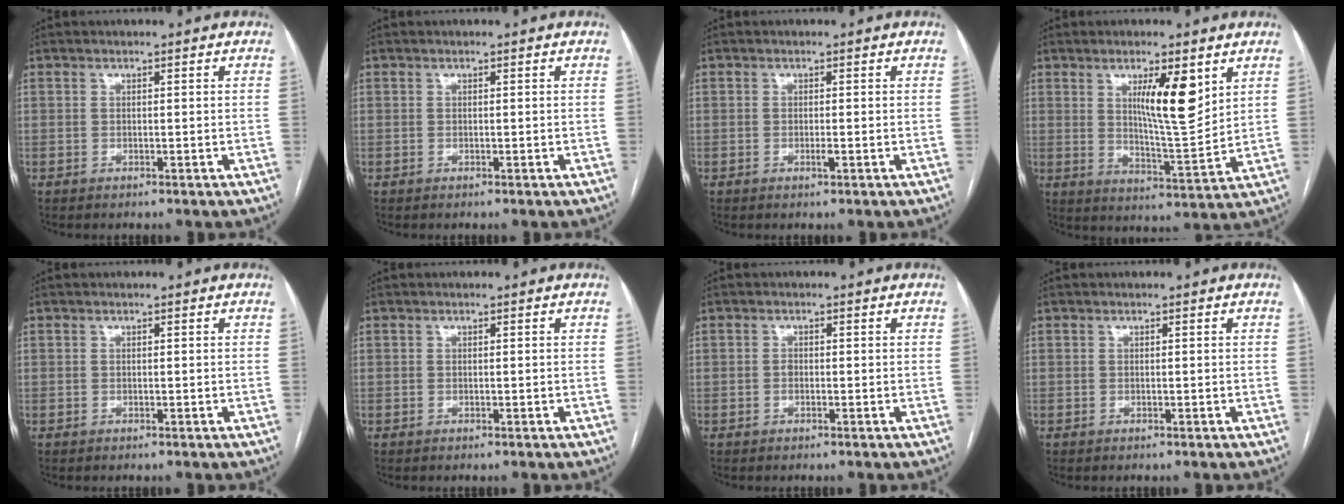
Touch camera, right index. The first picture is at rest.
{"total": 0.0}
{"total": 0.8, "force": [-0.2, 0.1, 0.7], "torque": [-0.016, 0.000, -0.001]}
{"total": 9.4, "force": [4.1, 1.4, 8.3], "torque": [-0.137, -0.013, 0.070]}
{"total": 0.0}
{"total": 0.0}
{"total": 0.7, "force": [-0.2, 0.5, 0.5], "torque": [-0.008, 0.004, -0.003]}
{"total": 0.0}